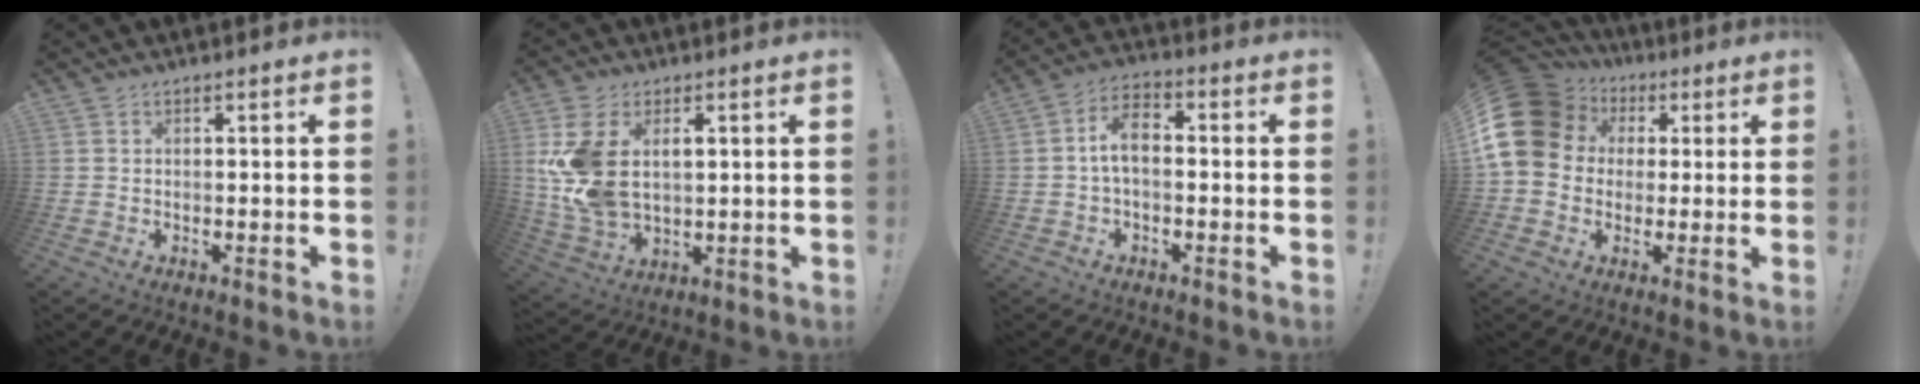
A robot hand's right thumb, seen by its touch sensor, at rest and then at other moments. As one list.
[{"total": 12.7, "force": [3.2, 8.0, 9.3], "torque": [-0.173, -0.019, 0.062]}, {"total": 7.3, "force": [-0.5, 3.9, 6.1], "torque": [-0.112, 0.010, -0.005]}, {"total": 16.5, "force": [3.6, 13.5, 8.9], "torque": [-0.157, -0.007, 0.074]}]